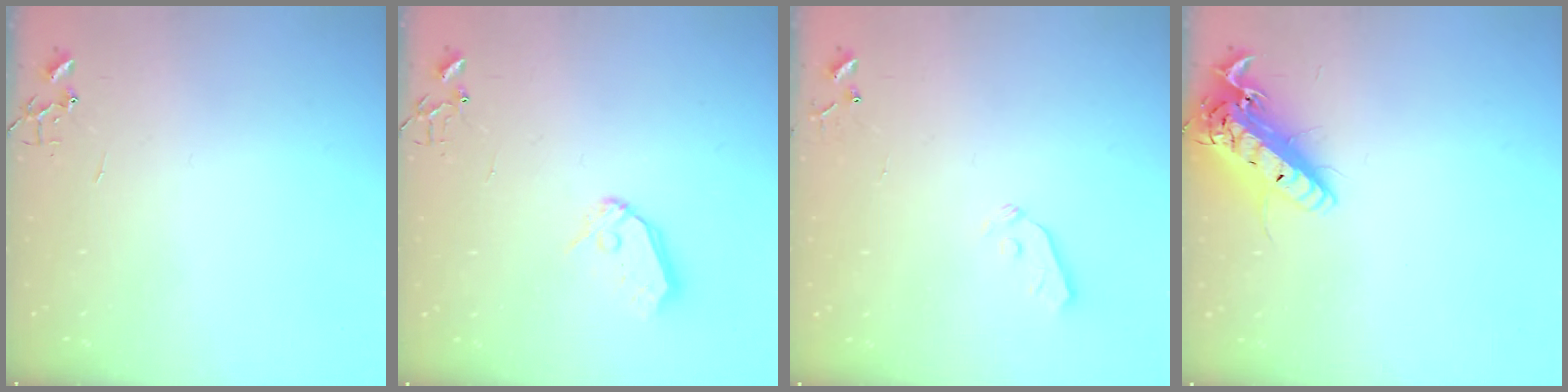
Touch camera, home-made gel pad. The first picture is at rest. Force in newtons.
{"total": 8.6, "press": 8.6, "slide": 0.7}
{"total": 3.8, "press": 3.7, "slide": 0.7}
{"total": 17.4, "press": 16.9, "slide": 4.1}